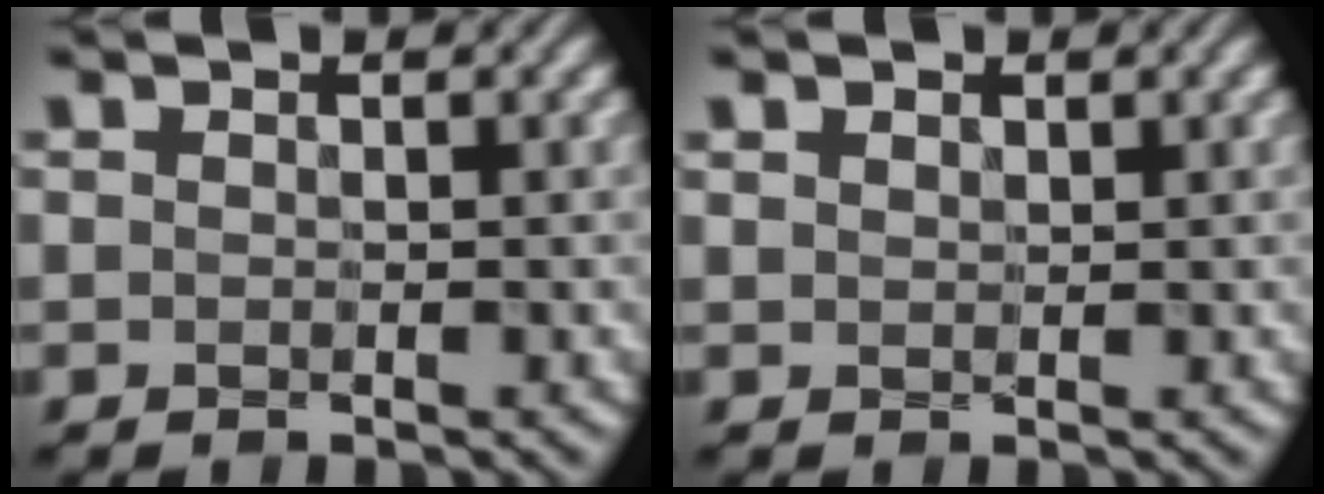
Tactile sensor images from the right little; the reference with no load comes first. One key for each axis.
{"total": 1.2, "fx": 0.8, "fy": 0.7, "fz": 0.4, "tx": -0.011, "ty": 0.000, "tz": 0.020}